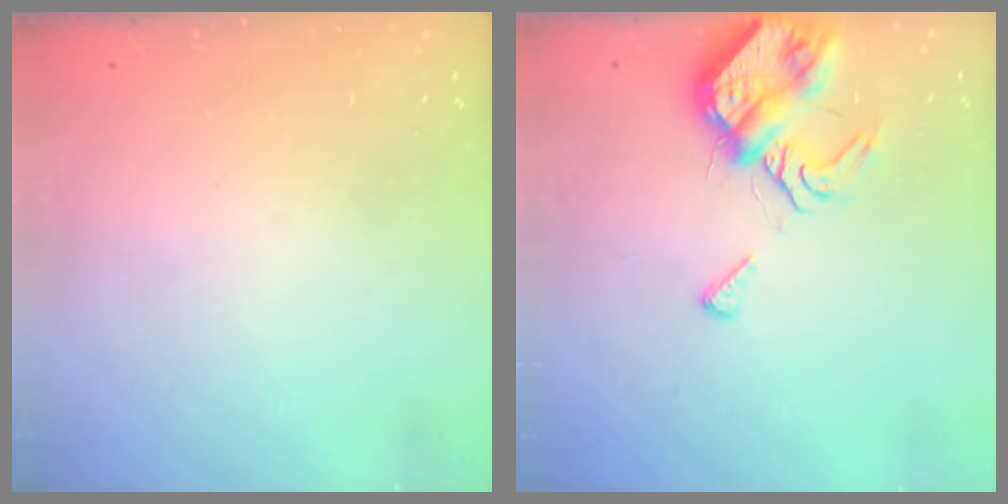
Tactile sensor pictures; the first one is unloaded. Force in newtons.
{"total": 8.0, "press": 7.9, "slide": 0.8}